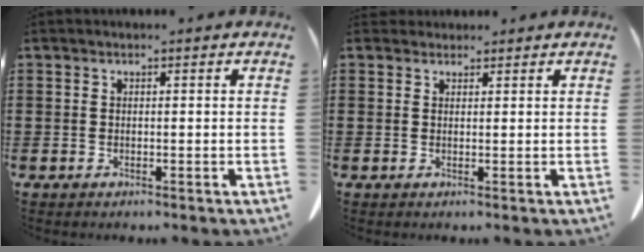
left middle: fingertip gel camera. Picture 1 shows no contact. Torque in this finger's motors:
{"motor_torque": [0.07, 0.06, 0.00, 0.00]}